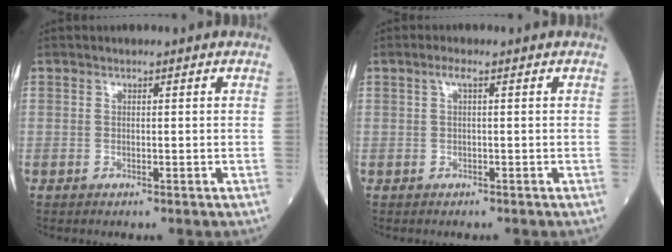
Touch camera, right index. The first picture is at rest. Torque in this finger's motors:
{"motor_torque": [0.07, -0.04, 0.00, 0.03]}